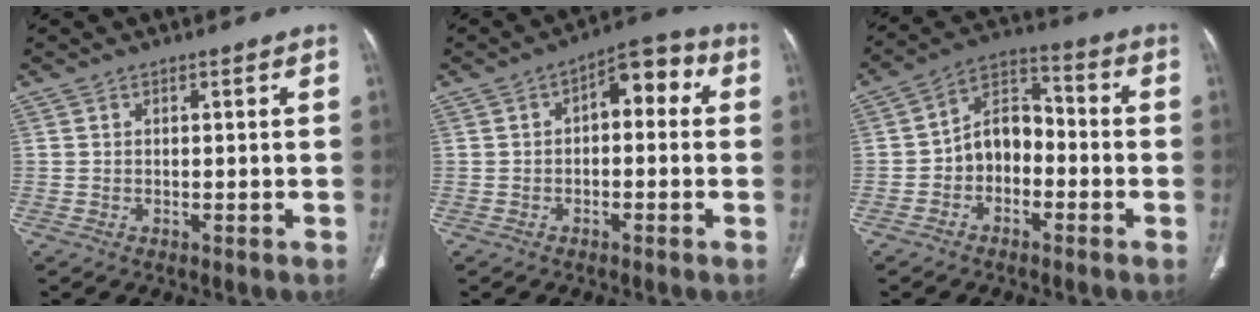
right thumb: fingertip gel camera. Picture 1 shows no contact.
{"total": 7.8, "force": [0.9, 4.3, 6.4], "torque": [-0.059, 0.031, 0.000]}
{"total": 9.0, "force": [-2.2, 6.6, 5.8], "torque": [-0.071, 0.042, -0.053]}